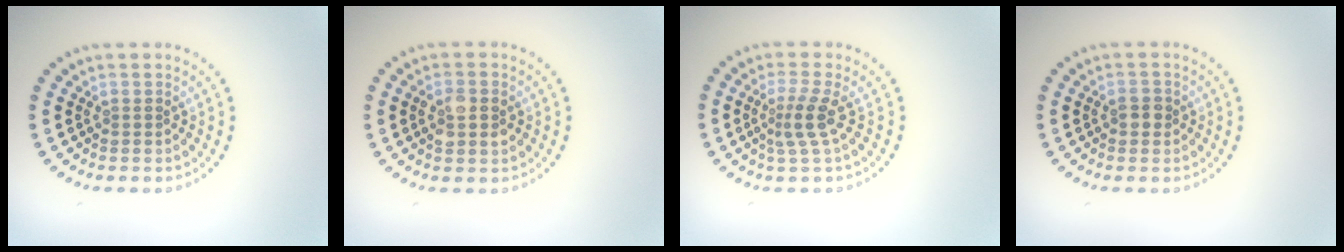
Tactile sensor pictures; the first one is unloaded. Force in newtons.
{"total": 2.7, "press": 2.7, "slide": 0.2}
{"total": 2.5, "press": 1.8, "slide": 1.8}
{"total": 1.3, "press": 1.3, "slide": 0.2}